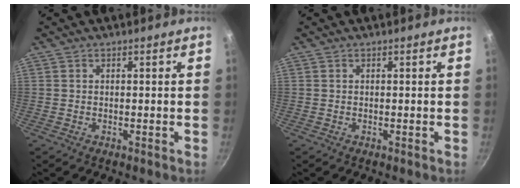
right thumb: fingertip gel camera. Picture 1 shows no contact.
{"total": 0.0}